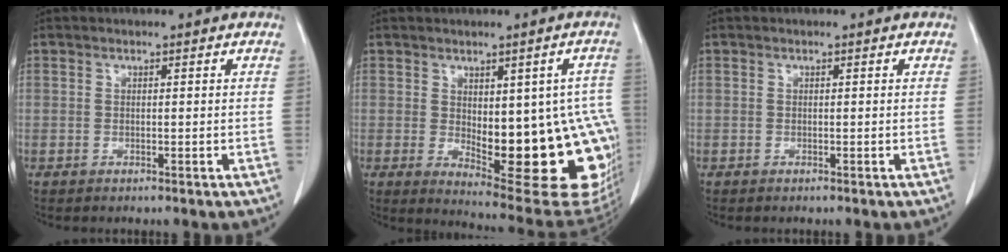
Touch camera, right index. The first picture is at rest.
{"total": 19.7, "force": [-2.4, 6.7, 18.3], "torque": [-0.151, 0.011, 0.001]}
{"total": 0.0}